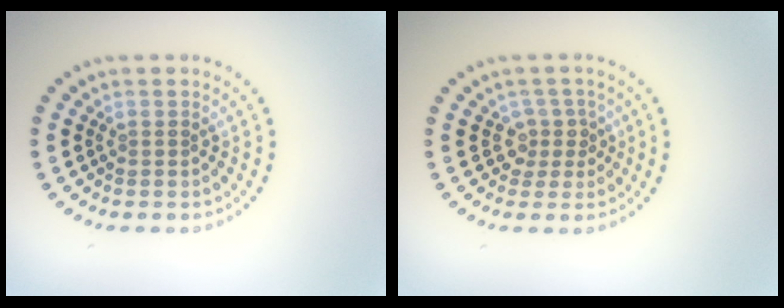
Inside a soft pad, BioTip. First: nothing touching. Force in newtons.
{"total": 2.1, "press": 1.5, "slide": 1.5}